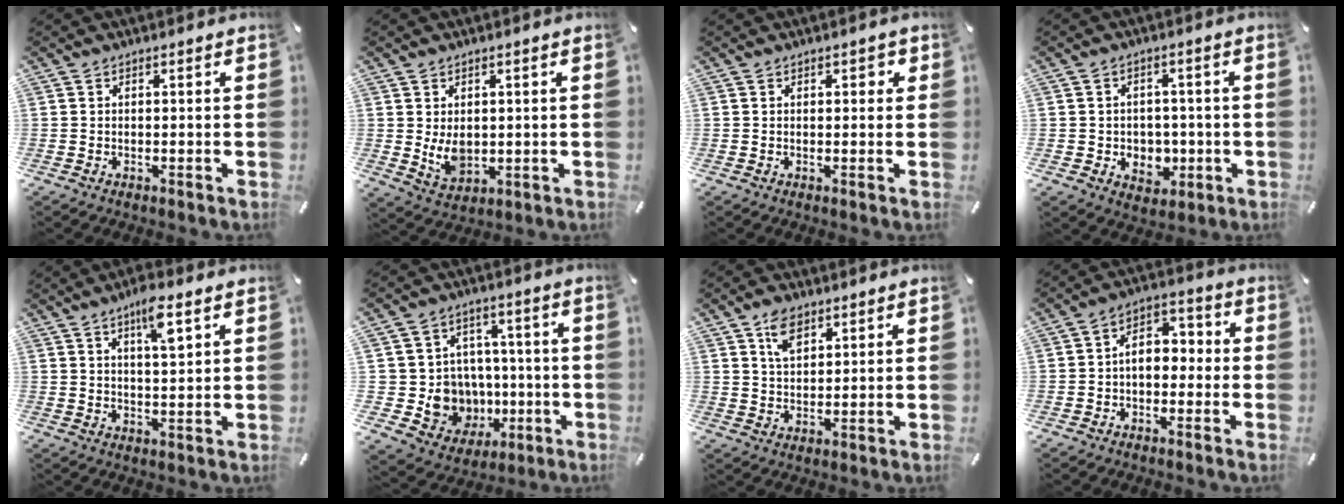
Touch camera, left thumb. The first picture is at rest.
{"total": 6.1, "force": [0.7, 4.5, 4.0], "torque": [-0.078, -0.009, 0.012]}
{"total": 1.5, "force": [0.6, 1.0, 0.9], "torque": [-0.012, 0.003, 0.007]}
{"total": 5.7, "force": [-0.6, 5.3, 2.1], "torque": [-0.022, 0.004, -0.010]}
{"total": 7.6, "force": [4.3, 1.9, 5.9], "torque": [-0.095, -0.015, 0.068]}
{"total": 13.2, "force": [-1.5, 12.7, 3.4], "torque": [-0.054, -0.001, 0.002]}
{"total": 6.2, "force": [3.6, 3.8, 3.3], "torque": [-0.060, -0.002, 0.065]}
{"total": 6.4, "force": [-1.2, 4.6, 4.2], "torque": [-0.069, 0.015, -0.023]}